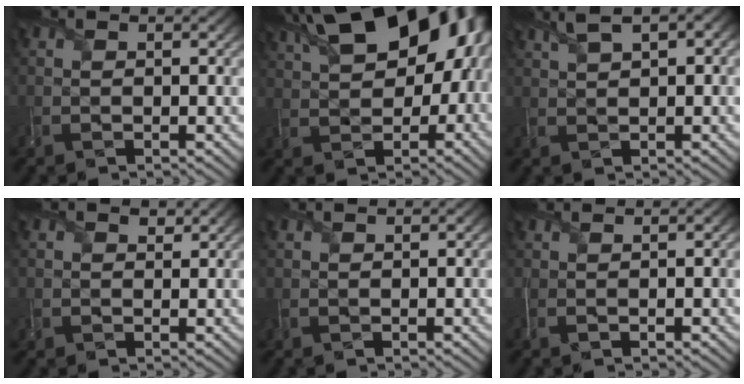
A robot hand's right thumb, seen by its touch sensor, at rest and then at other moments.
{"total": 19.4, "force": [6.1, 11.8, 14.2], "torque": [-0.225, 0.045, 0.103]}
{"total": 4.6, "force": [2.0, 1.6, 3.8], "torque": [-0.086, 0.013, 0.042]}
{"total": 1.5, "force": [1.0, 1.1, 0.4], "torque": [-0.014, -0.006, 0.019]}
{"total": 0.8, "force": [0.6, 0.1, 0.4], "torque": [-0.017, 0.002, 0.014]}
{"total": 1.0, "force": [0.6, 0.0, 0.8], "torque": [-0.022, 0.005, 0.009]}